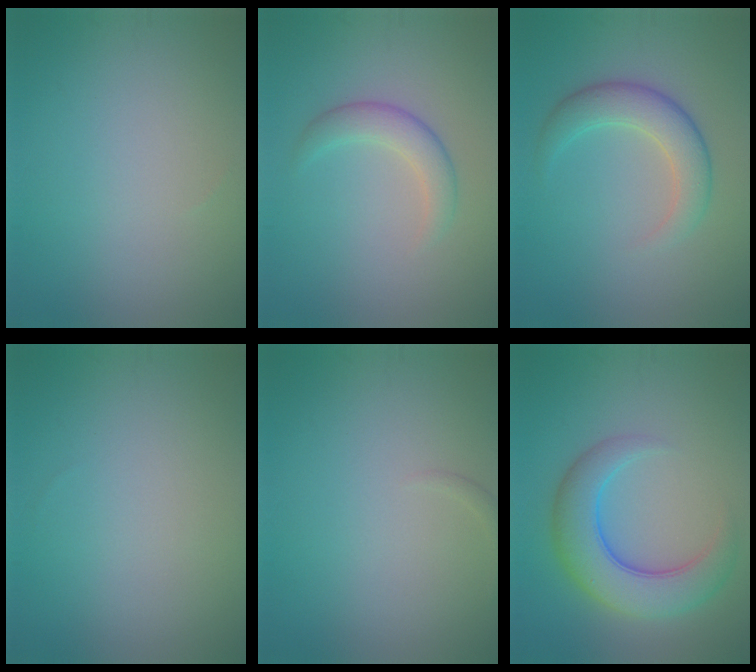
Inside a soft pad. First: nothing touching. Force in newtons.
{"total": 2.5, "press": 2.5, "slide": 0.1}
{"total": 4.0, "press": 4.0, "slide": 0.1}
{"total": 0.0}
{"total": 0.6, "press": 0.6, "slide": 0.1}
{"total": 6.7, "press": 6.7, "slide": 0.0}